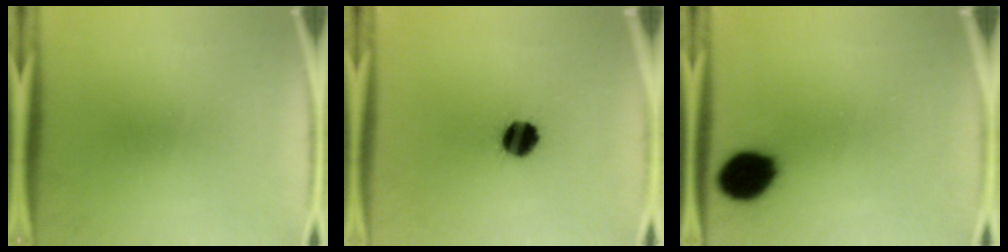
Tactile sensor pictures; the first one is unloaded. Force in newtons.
{"total": 8.2}
{"total": 11.8}